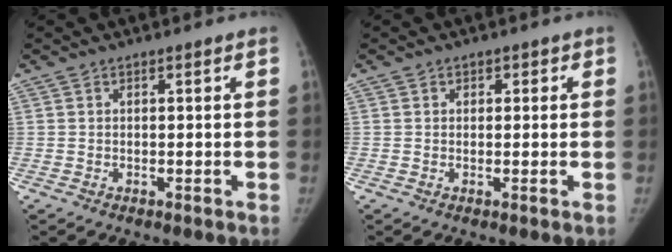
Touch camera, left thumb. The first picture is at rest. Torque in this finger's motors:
{"motor_torque": [-0.12, -0.10, -0.34, -0.07, 0.00]}